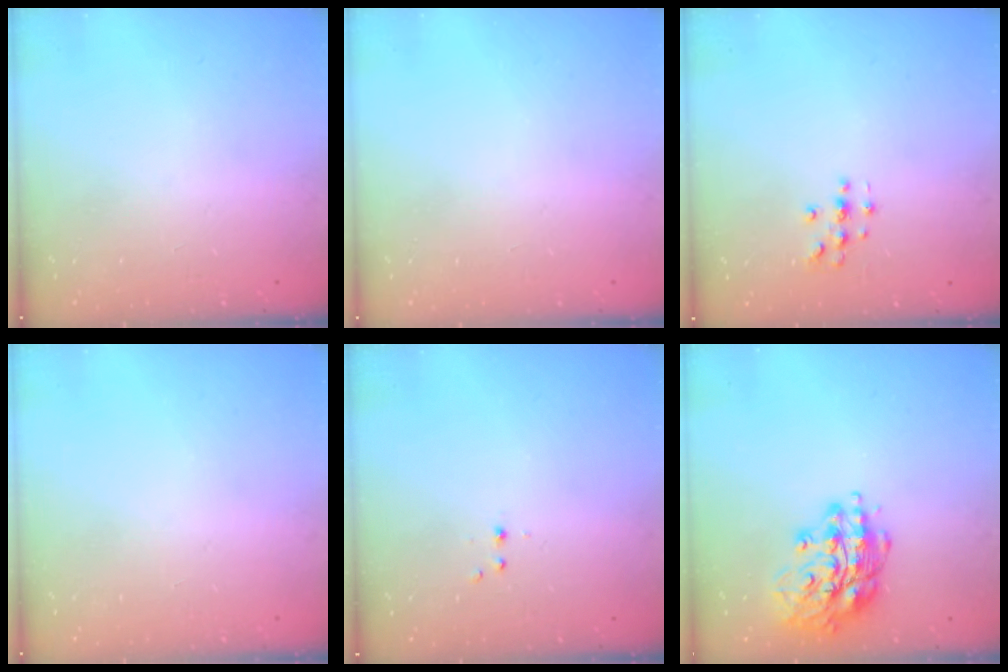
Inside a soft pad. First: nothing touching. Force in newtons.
{"total": 0.0}
{"total": 3.2, "press": 3.2, "slide": 0.3}
{"total": 0.0}
{"total": 2.2, "press": 1.9, "slide": 1.2}
{"total": 16.0, "press": 15.9, "slide": 1.6}